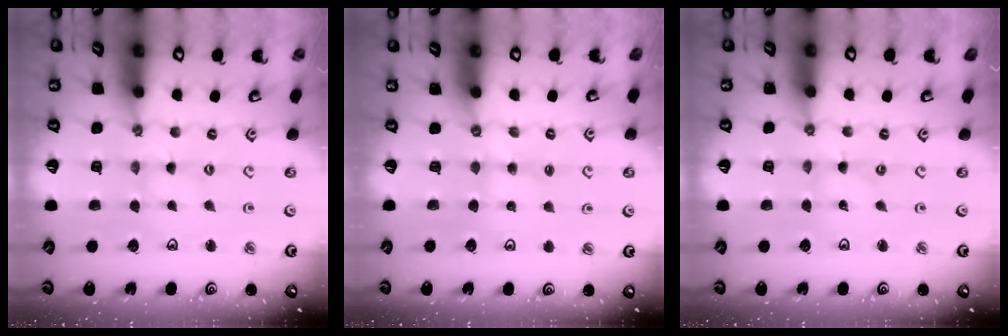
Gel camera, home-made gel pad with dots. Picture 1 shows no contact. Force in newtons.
{"total": 2.6, "press": 2.5, "slide": 0.4}
{"total": 0.0}